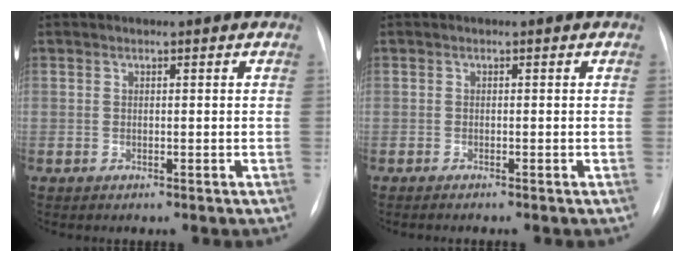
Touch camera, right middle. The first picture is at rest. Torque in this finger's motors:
{"motor_torque": [0.47, -0.43, -0.01, 0.01]}